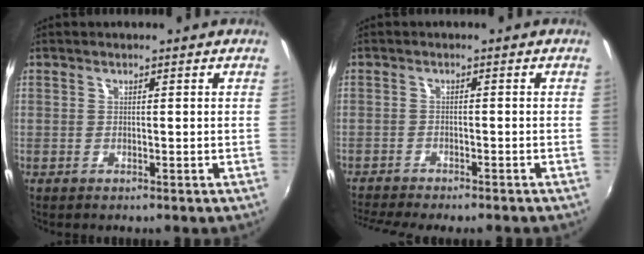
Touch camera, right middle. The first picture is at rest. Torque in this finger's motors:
{"motor_torque": [1.07, -1.06, 0.33, 0.15]}